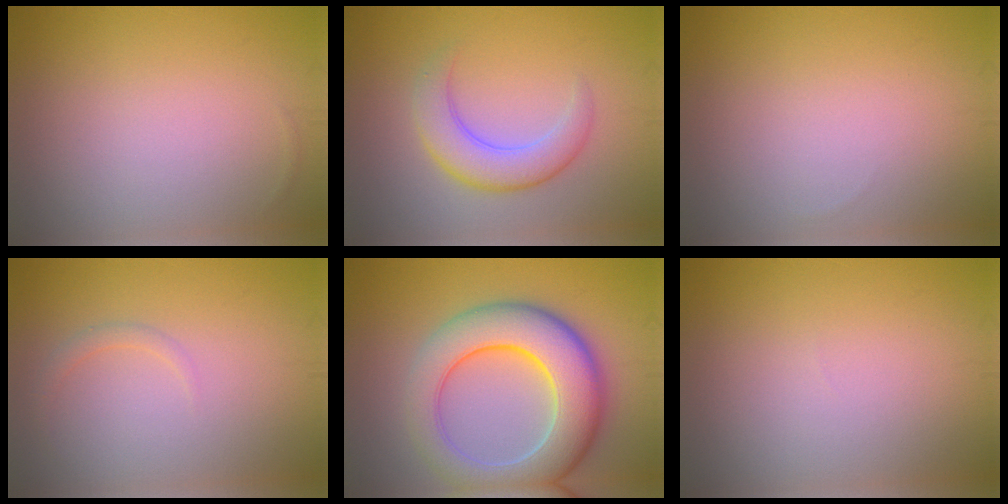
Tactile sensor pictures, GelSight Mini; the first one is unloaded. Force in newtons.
{"total": 4.4, "press": 4.3, "slide": 0.5}
{"total": 0.0}
{"total": 1.0, "press": 1.0, "slide": 0.1}
{"total": 10.3, "press": 10.3, "slide": 0.8}
{"total": 0.0}